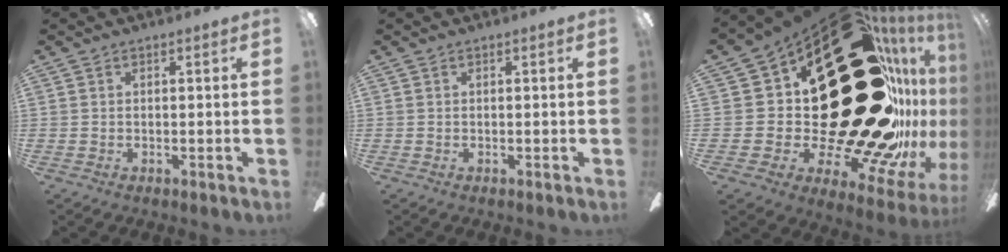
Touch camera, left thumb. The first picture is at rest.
{"total": 0.0}
{"total": 54.5, "force": [11.7, 27.3, 45.7], "torque": [-0.575, -0.163, 0.333]}